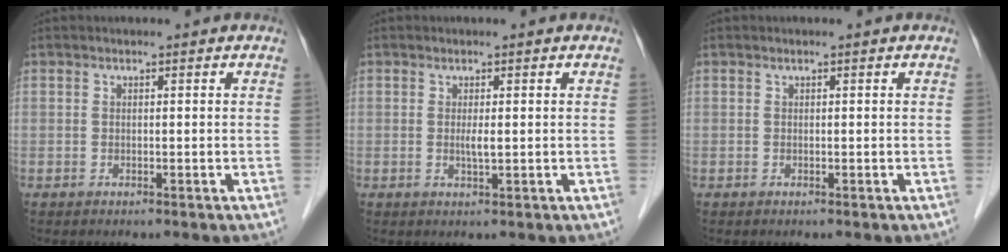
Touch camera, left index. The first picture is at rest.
{"total": 1.4, "force": [0.0, 0.1, 1.4], "torque": [-0.031, -0.002, 0.001]}
{"total": 0.0}